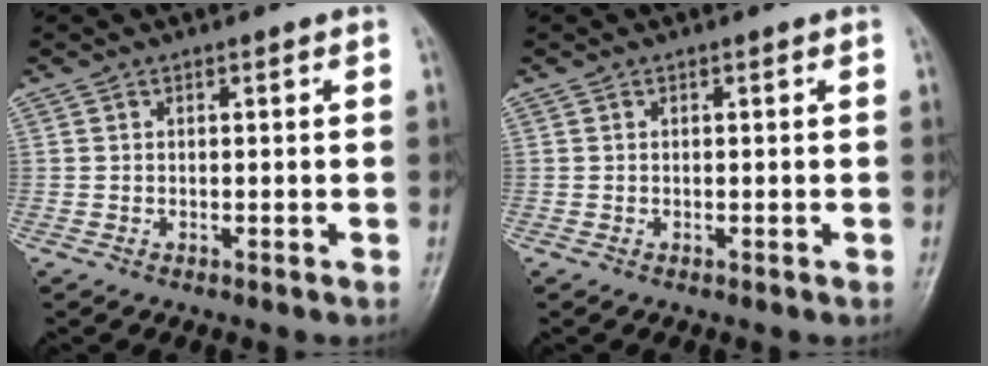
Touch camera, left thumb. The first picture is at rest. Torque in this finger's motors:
{"motor_torque": [1.41, 0.79, 0.09, 0.05, 0.00]}